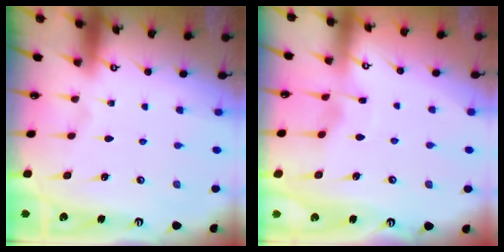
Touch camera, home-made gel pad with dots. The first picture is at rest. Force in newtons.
{"total": 2.9, "press": 2.9, "slide": 0.2}